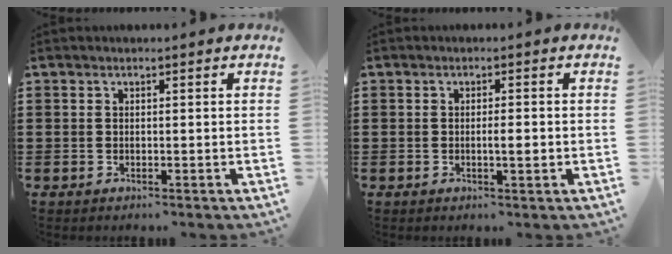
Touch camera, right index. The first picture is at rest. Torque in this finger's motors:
{"motor_torque": [0.78, -0.22, 0.01, 0.06]}